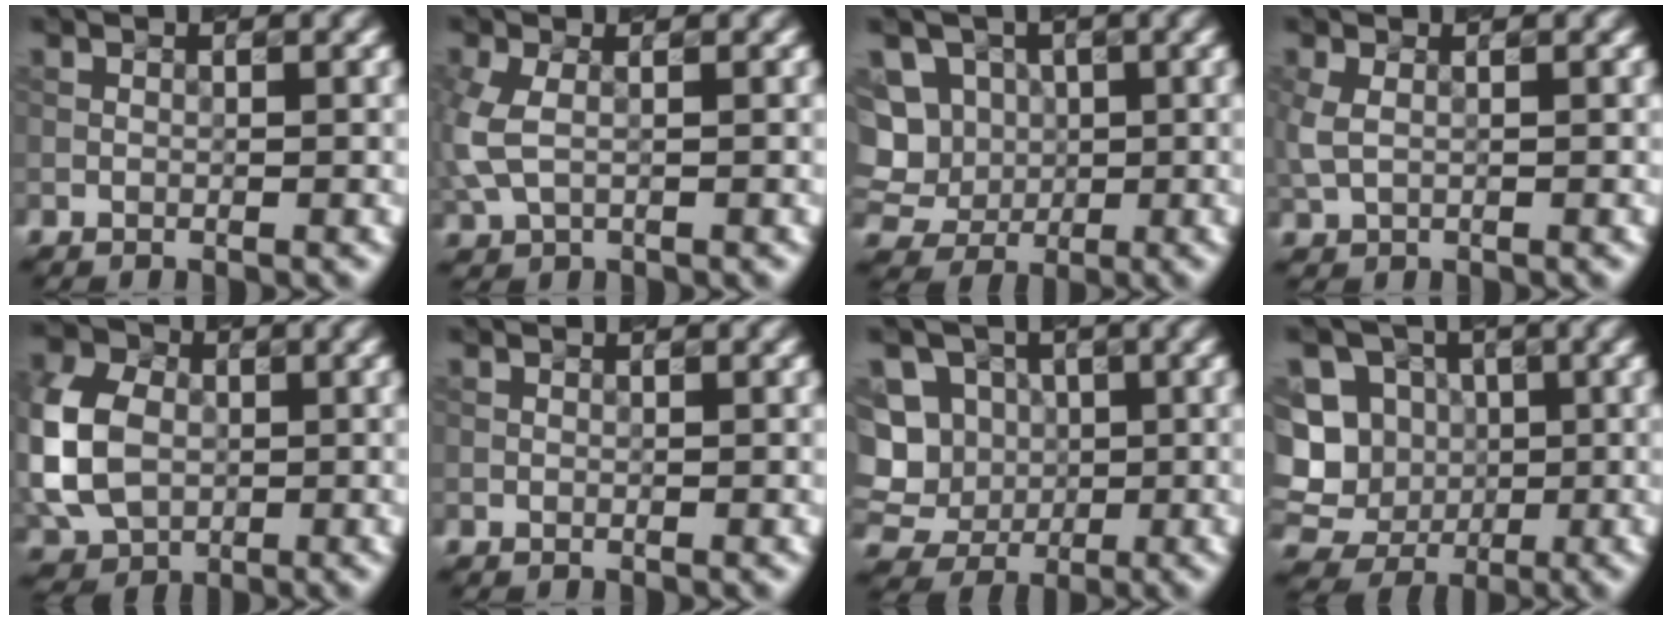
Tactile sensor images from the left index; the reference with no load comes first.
{"total": 3.1, "force": [0.0, 2.0, 2.4], "torque": [-0.077, -0.003, -0.001]}
{"total": 9.3, "force": [1.4, 8.4, 3.6], "torque": [-0.080, 0.028, 0.003]}
{"total": 1.7, "force": [0.3, 1.1, 1.3], "torque": [-0.039, 0.001, 0.005]}
{"total": 9.9, "force": [-0.6, 7.9, 6.0], "torque": [-0.148, -0.005, -0.022]}
{"total": 0.0}
{"total": 10.5, "force": [0.9, 9.7, 3.9], "torque": [-0.092, 0.024, -0.004]}
{"total": 12.0, "force": [0.1, 11.2, 4.1], "torque": [-0.110, 0.027, -0.018]}